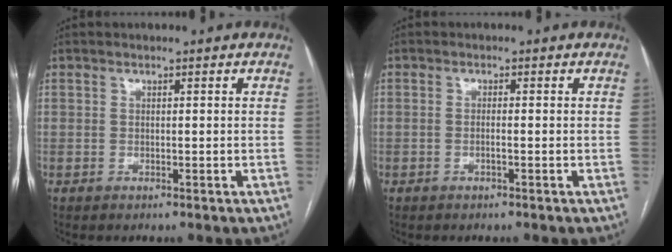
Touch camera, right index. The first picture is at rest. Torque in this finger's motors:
{"motor_torque": [-0.14, 0.19, -0.07, 0.00]}